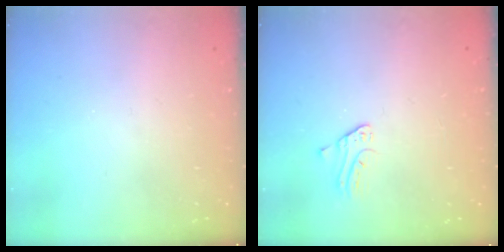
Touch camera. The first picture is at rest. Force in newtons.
{"total": 2.2, "press": 2.2, "slide": 0.3}